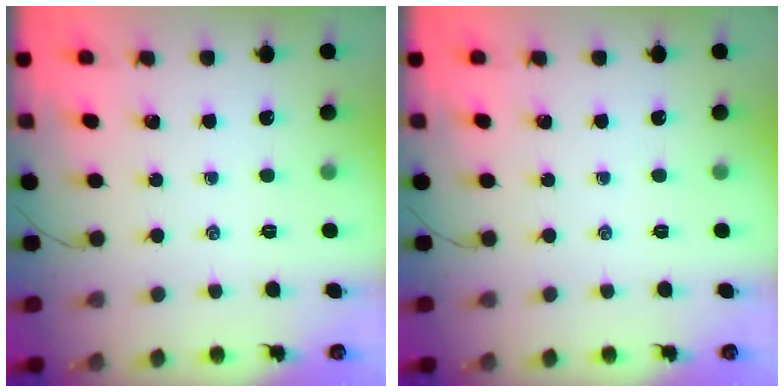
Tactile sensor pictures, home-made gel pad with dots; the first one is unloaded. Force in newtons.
{"total": 0.0}